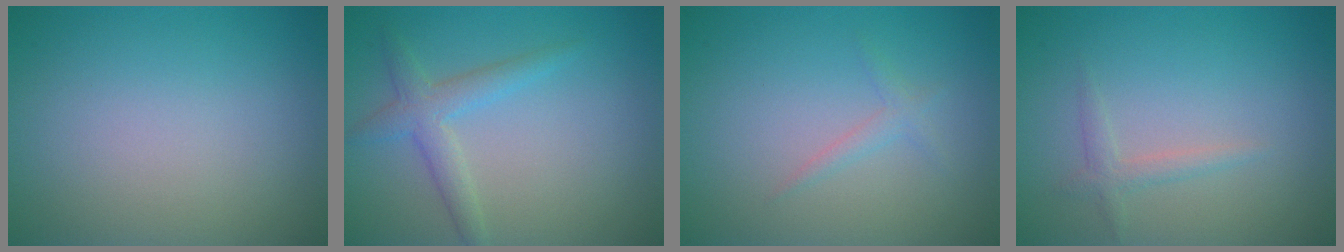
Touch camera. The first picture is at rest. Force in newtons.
{"total": 2.6, "press": 2.6, "slide": 0.1}
{"total": 1.1, "press": 1.1, "slide": 0.0}
{"total": 1.3, "press": 1.3, "slide": 0.0}